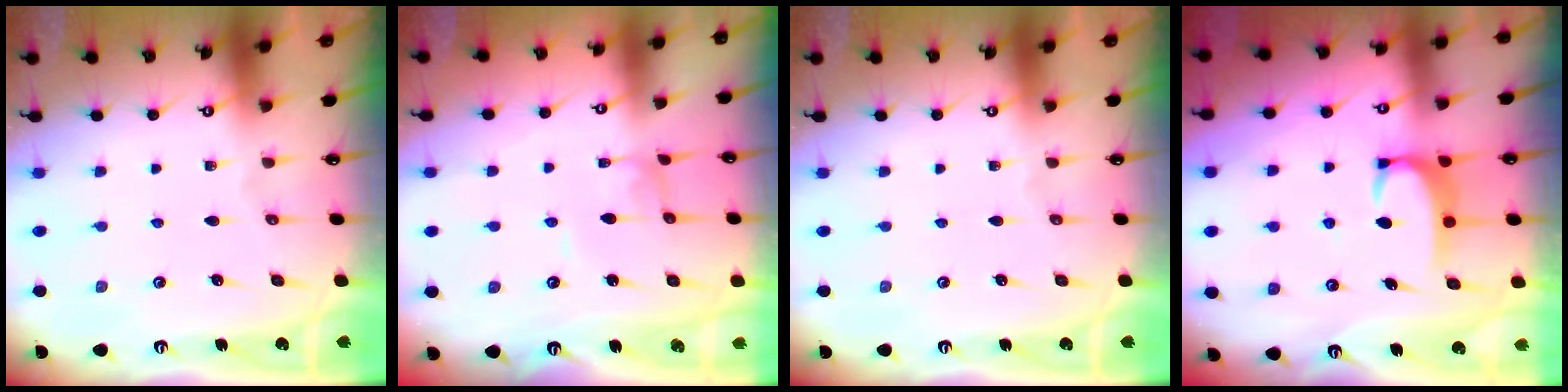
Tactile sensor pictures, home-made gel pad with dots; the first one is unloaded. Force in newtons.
{"total": 2.2, "press": 2.2, "slide": 0.1}
{"total": 0.0}
{"total": 2.7, "press": 2.7, "slide": 0.5}